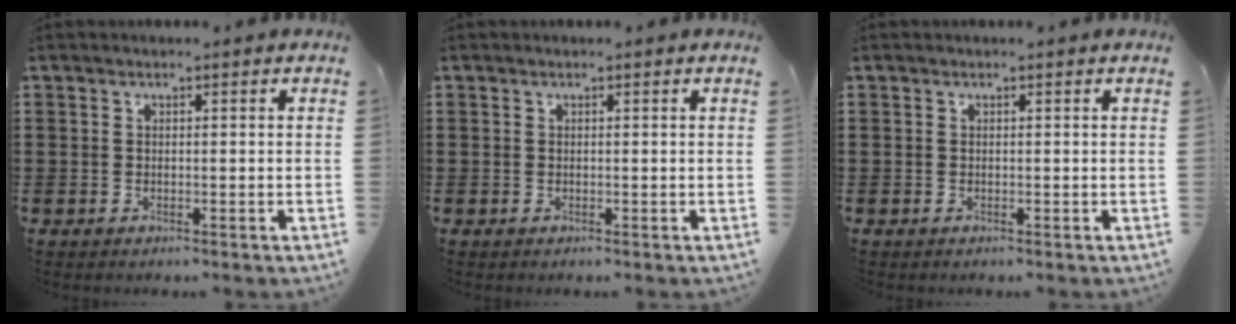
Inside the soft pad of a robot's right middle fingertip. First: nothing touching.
{"total": 0.0}
{"total": 0.0}